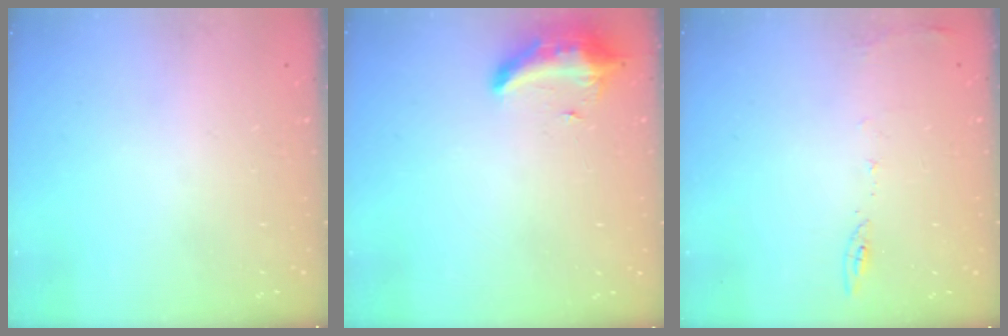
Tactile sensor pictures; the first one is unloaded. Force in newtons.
{"total": 8.8, "press": 8.8, "slide": 0.6}
{"total": 6.5, "press": 6.5, "slide": 0.9}